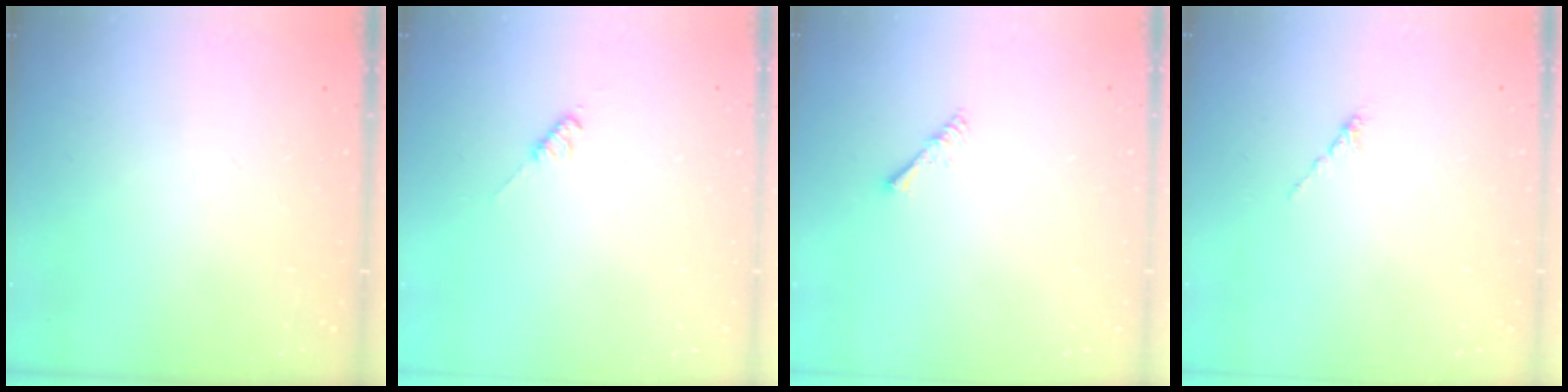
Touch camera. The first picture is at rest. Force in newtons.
{"total": 2.8, "press": 2.8, "slide": 0.5}
{"total": 2.0, "press": 1.9, "slide": 0.4}
{"total": 0.0}